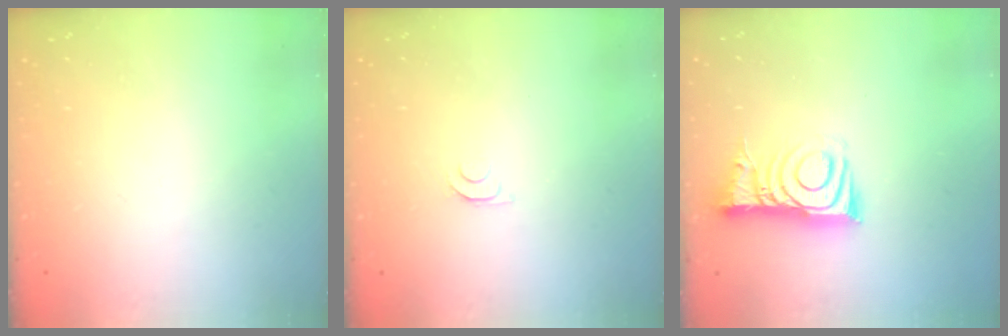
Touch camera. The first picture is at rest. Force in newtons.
{"total": 4.8, "press": 4.7, "slide": 0.6}
{"total": 8.3, "press": 8.3, "slide": 0.7}